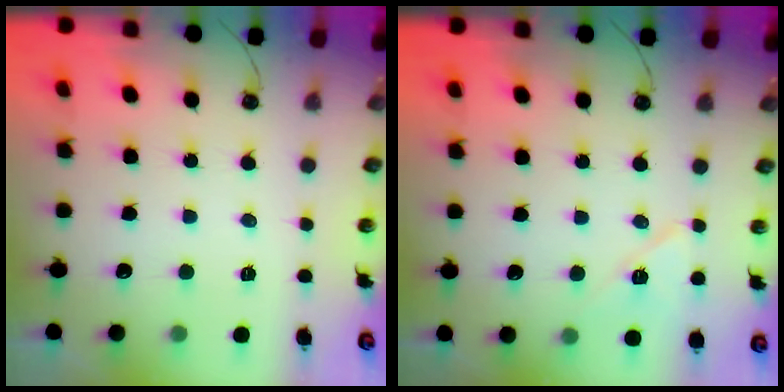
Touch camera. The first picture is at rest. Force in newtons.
{"total": 7.8, "press": 7.8, "slide": 0.9}